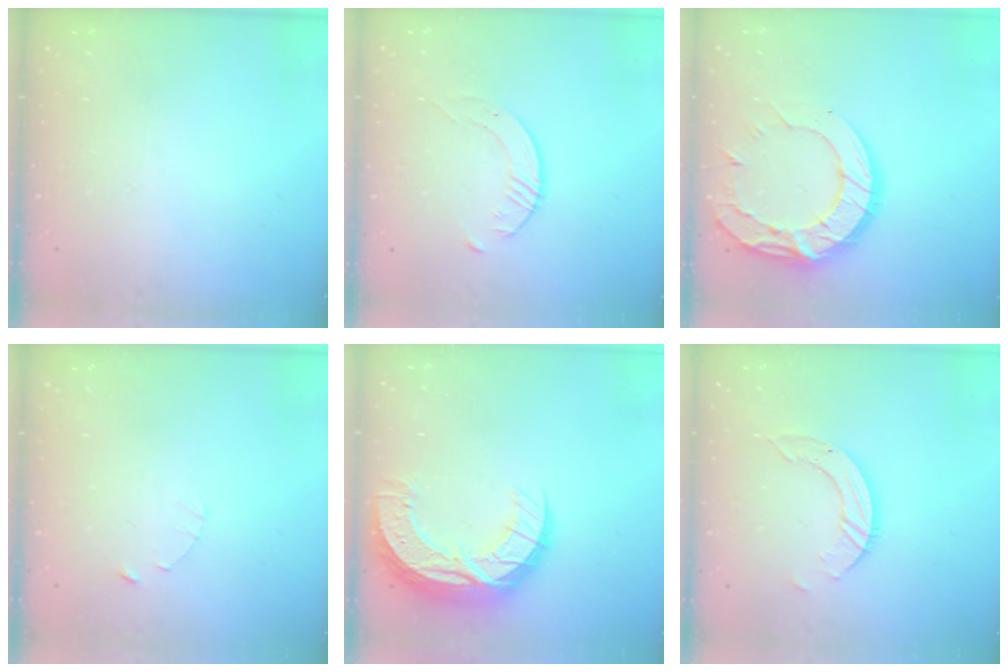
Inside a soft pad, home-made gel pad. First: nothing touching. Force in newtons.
{"total": 4.2, "press": 4.2, "slide": 0.5}
{"total": 15.1, "press": 15.0, "slide": 1.3}
{"total": 1.2, "press": 1.1, "slide": 0.2}
{"total": 15.3, "press": 15.3, "slide": 1.1}
{"total": 5.8, "press": 5.8, "slide": 0.1}